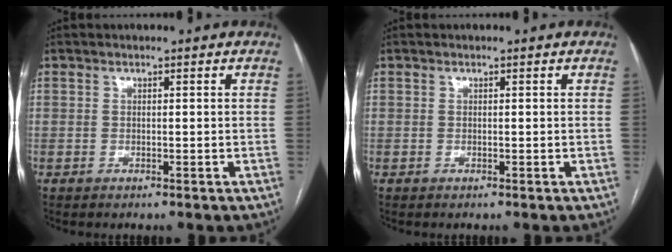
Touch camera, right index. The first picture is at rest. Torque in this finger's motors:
{"motor_torque": [0.00, 0.00, 0.00, 0.01]}